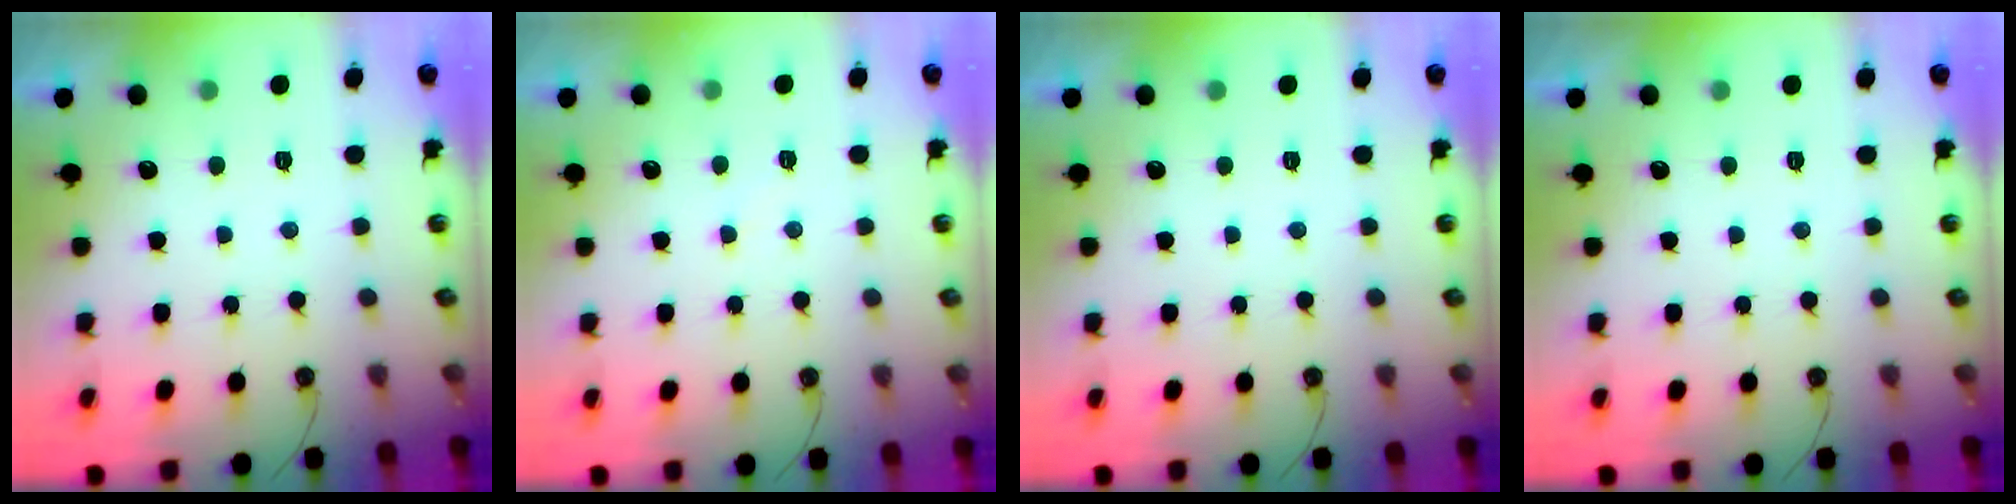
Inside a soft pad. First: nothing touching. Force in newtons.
{"total": 4.7, "press": 4.6, "slide": 0.6}
{"total": 0.0}
{"total": 0.0}